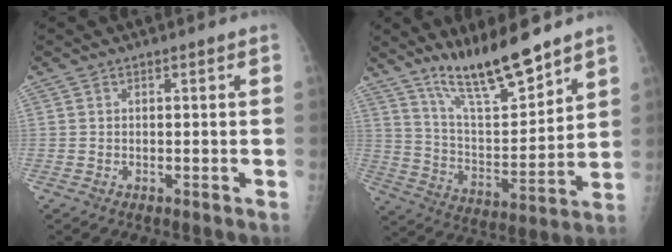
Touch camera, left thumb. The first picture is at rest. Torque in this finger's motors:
{"motor_torque": [0.11, 0.47, 0.15, -0.08, 0.09]}